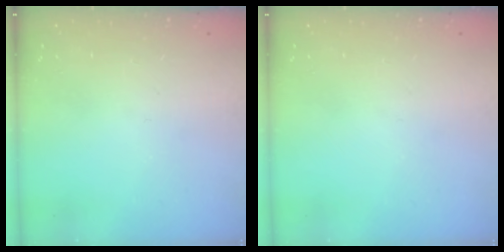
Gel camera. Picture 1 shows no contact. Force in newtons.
{"total": 0.0}